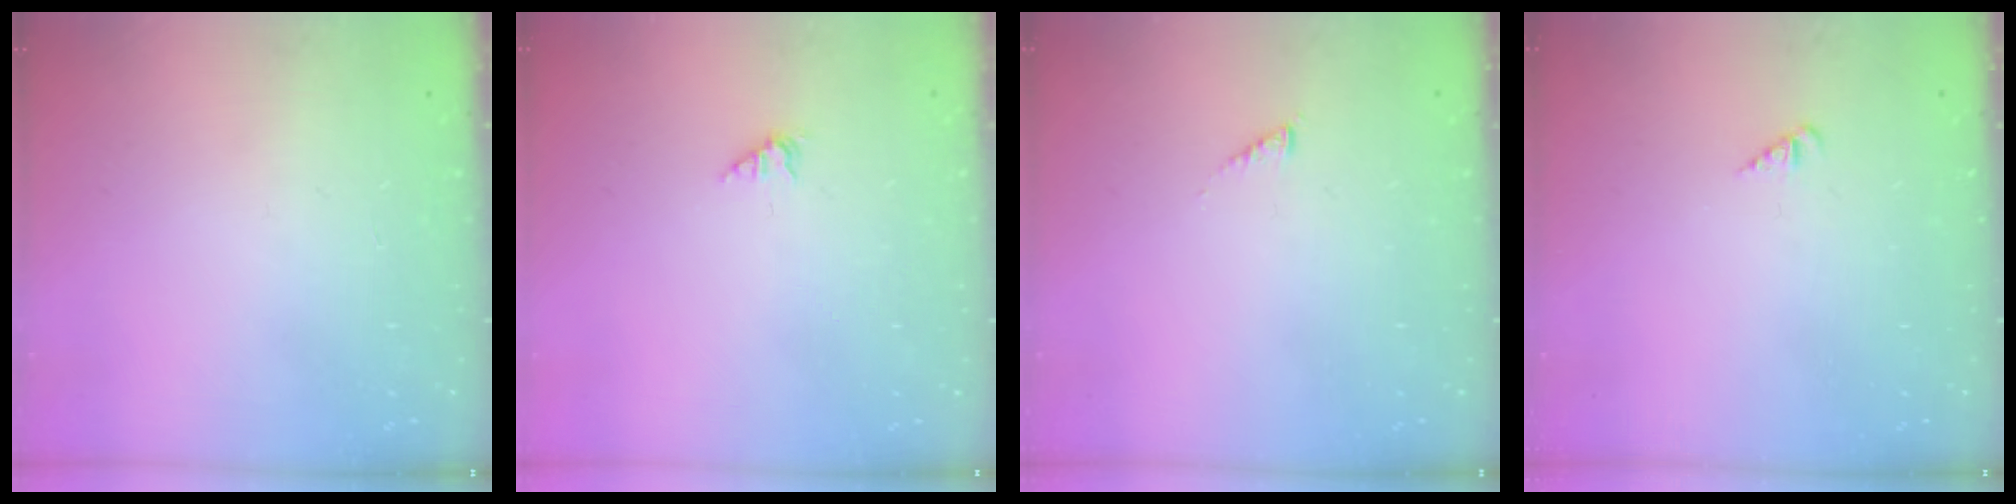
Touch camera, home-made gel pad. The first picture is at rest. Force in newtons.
{"total": 1.5, "press": 1.4, "slide": 0.3}
{"total": 1.6, "press": 1.5, "slide": 0.3}
{"total": 1.3, "press": 1.3, "slide": 0.3}